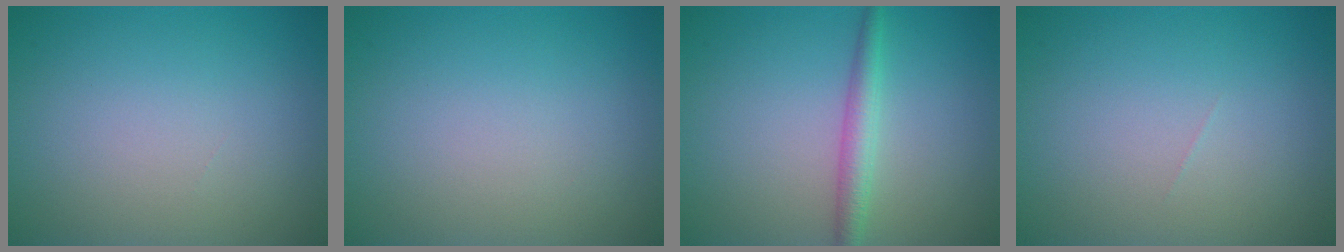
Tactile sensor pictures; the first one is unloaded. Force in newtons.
{"total": 0.0}
{"total": 2.3, "press": 2.3, "slide": 0.1}
{"total": 0.0}